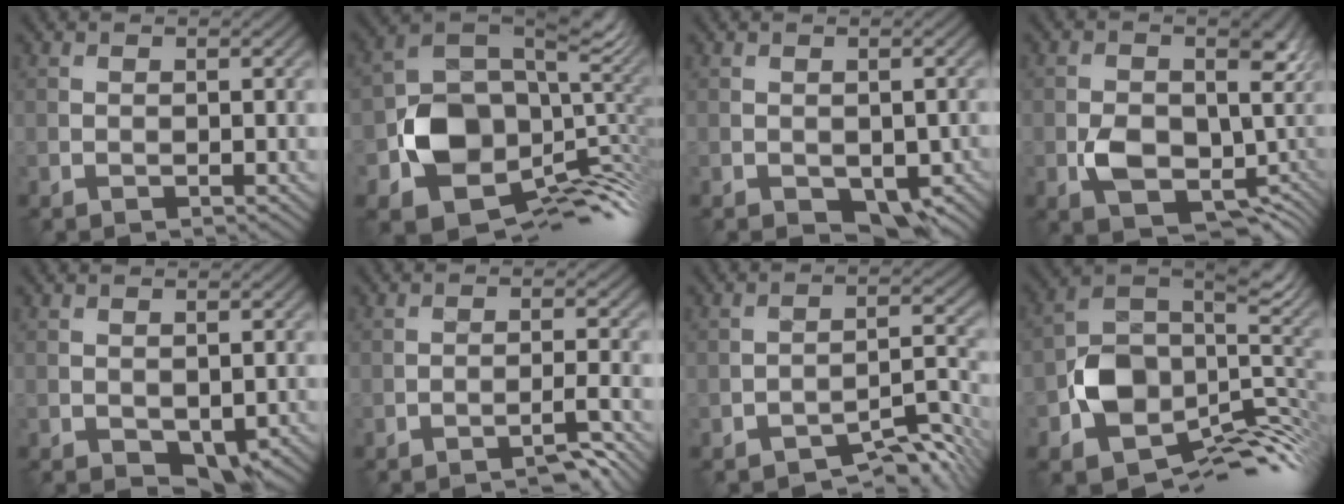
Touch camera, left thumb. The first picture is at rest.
{"total": 14.8, "force": [-4.4, 10.4, 9.5], "torque": [-0.181, -0.031, -0.078]}
{"total": 4.6, "force": [-2.3, 2.6, 3.1], "torque": [-0.039, -0.017, -0.025]}
{"total": 7.7, "force": [-1.2, 5.5, 5.2], "torque": [-0.087, -0.024, -0.014]}
{"total": 3.3, "force": [-1.2, 1.9, 2.4], "torque": [-0.040, -0.013, -0.016]}
{"total": 3.4, "force": [-2.6, 0.2, 2.2], "torque": [-0.035, 0.013, -0.047]}
{"total": 5.6, "force": [-4.3, 1.7, 3.1], "torque": [-0.036, 0.009, -0.068]}
{"total": 12.2, "force": [-4.7, 7.9, 8.1], "torque": [-0.141, -0.018, -0.088]}